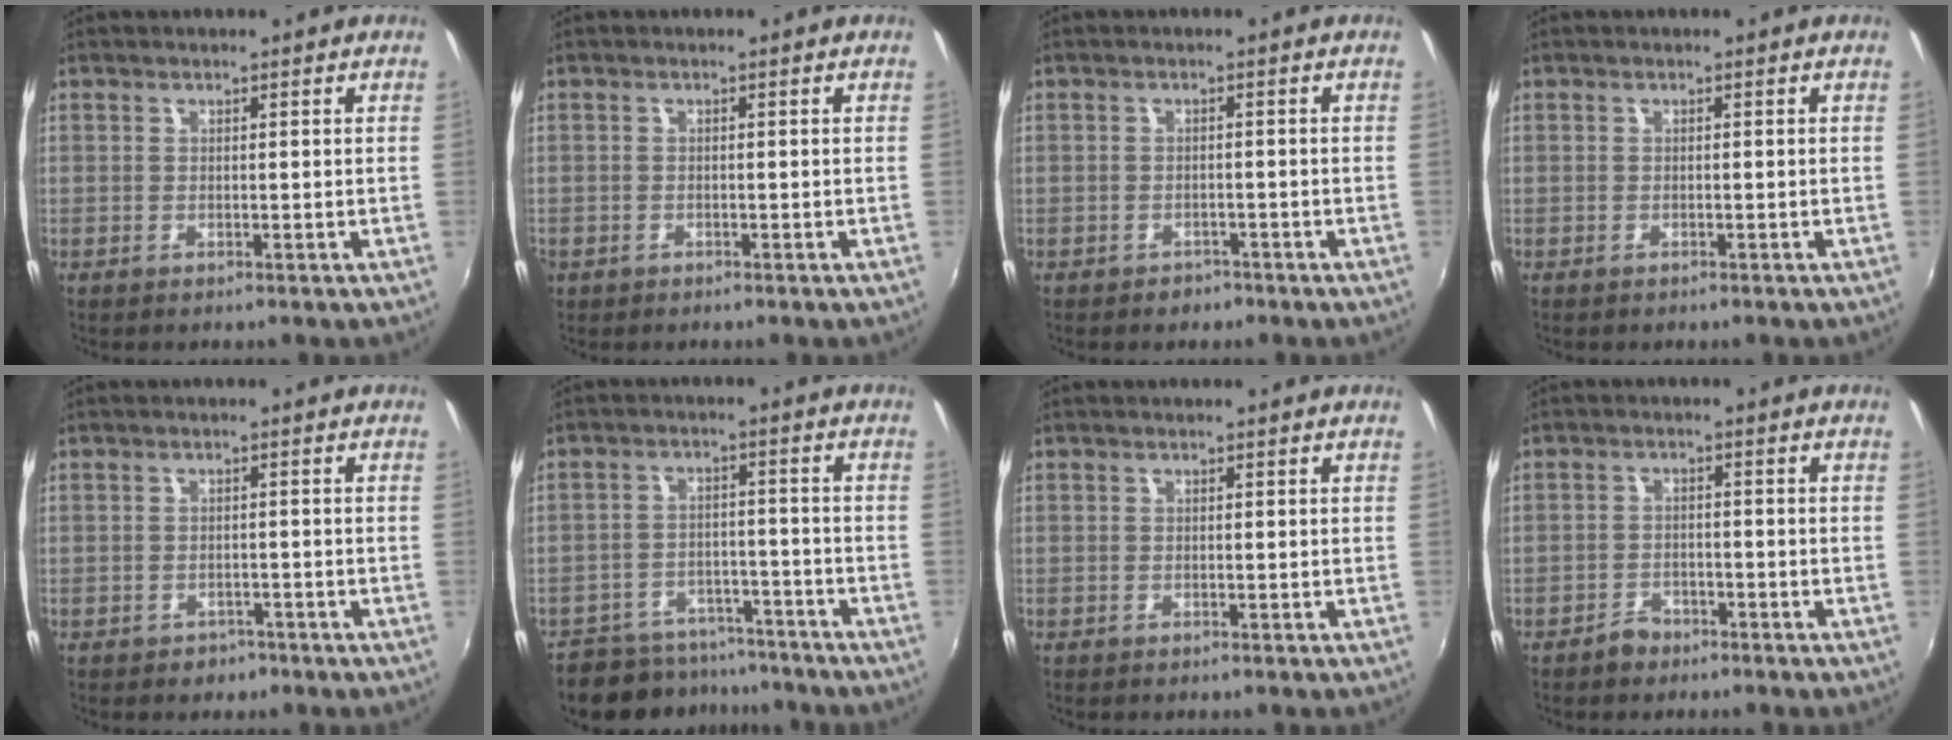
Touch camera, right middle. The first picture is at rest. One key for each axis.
{"total": 1.5, "fx": -0.8, "fy": 1.2, "fz": 0.3, "tx": -0.010, "ty": -0.004, "tz": -0.015}
{"total": 2.4, "fx": -1.7, "fy": 1.6, "fz": 0.3, "tx": -0.011, "ty": -0.003, "tz": -0.025}
{"total": 0.6, "fx": -0.5, "fy": 0.3, "fz": 0.1, "tx": -0.003, "ty": -0.003, "tz": -0.009}
{"total": 2.9, "fx": -1.9, "fy": 2.1, "fz": 0.6, "tx": -0.016, "ty": -0.004, "tz": -0.027}
{"total": 12.8, "fx": -11.1, "fy": 5.7, "fz": 2.9, "tx": -0.081, "ty": 0.012, "tz": -0.157}
{"total": 0.0}
{"total": 3.1, "fx": -2.5, "fy": 1.8, "fz": 0.5, "tx": -0.019, "ty": 0.004, "tz": -0.043}